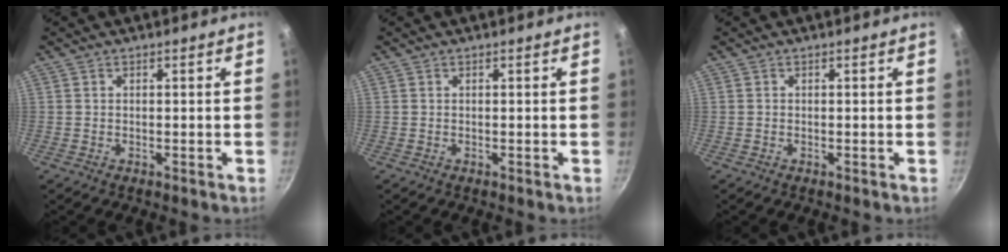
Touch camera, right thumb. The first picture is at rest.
{"total": 0.0}
{"total": 0.0}